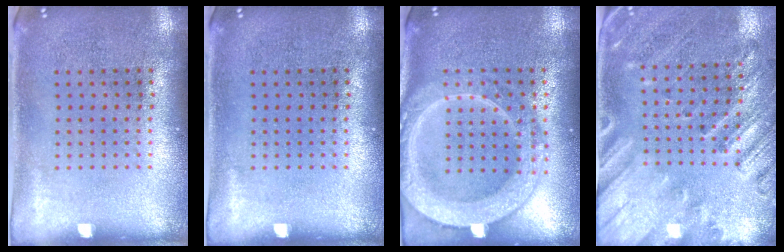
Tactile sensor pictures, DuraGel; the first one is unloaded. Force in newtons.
{"total": 0.0}
{"total": 3.8, "press": 3.8, "slide": 0.4}
{"total": 2.5, "press": 2.0, "slide": 1.5}